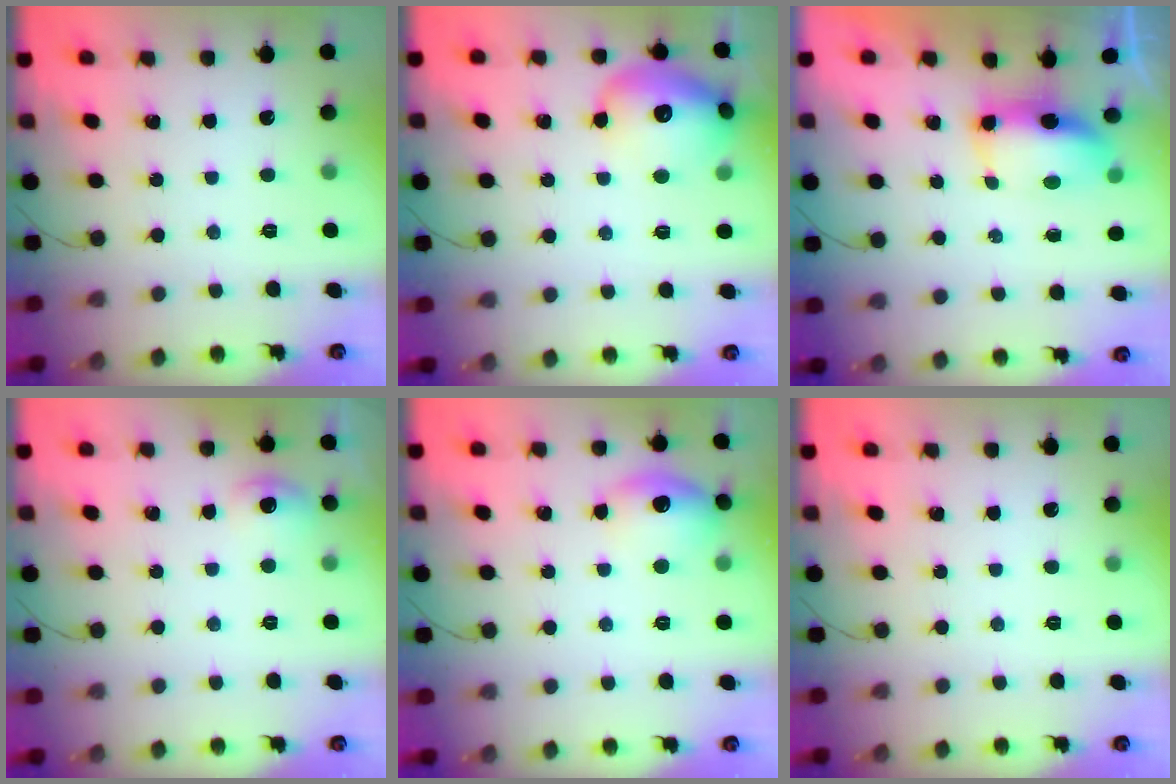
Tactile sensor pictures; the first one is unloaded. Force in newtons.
{"total": 16.2, "press": 16.1, "slide": 1.7}
{"total": 8.1, "press": 7.7, "slide": 2.2}
{"total": 6.0, "press": 5.8, "slide": 1.7}
{"total": 10.8, "press": 10.7, "slide": 0.9}
{"total": 0.0}